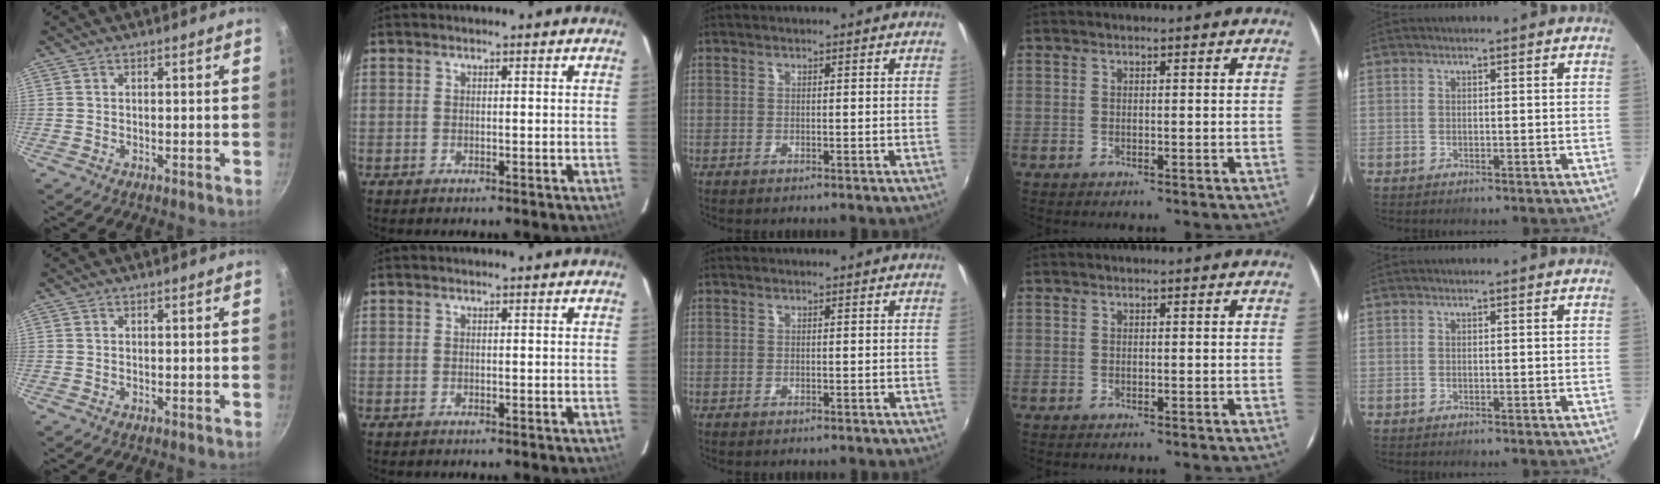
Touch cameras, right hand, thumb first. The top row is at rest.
{}